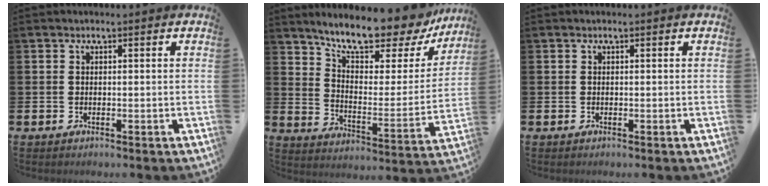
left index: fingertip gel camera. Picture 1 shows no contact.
{"total": 11.0, "force": [9.8, 2.4, 4.3], "torque": [-0.103, -0.072, 0.165]}
{"total": 0.0}